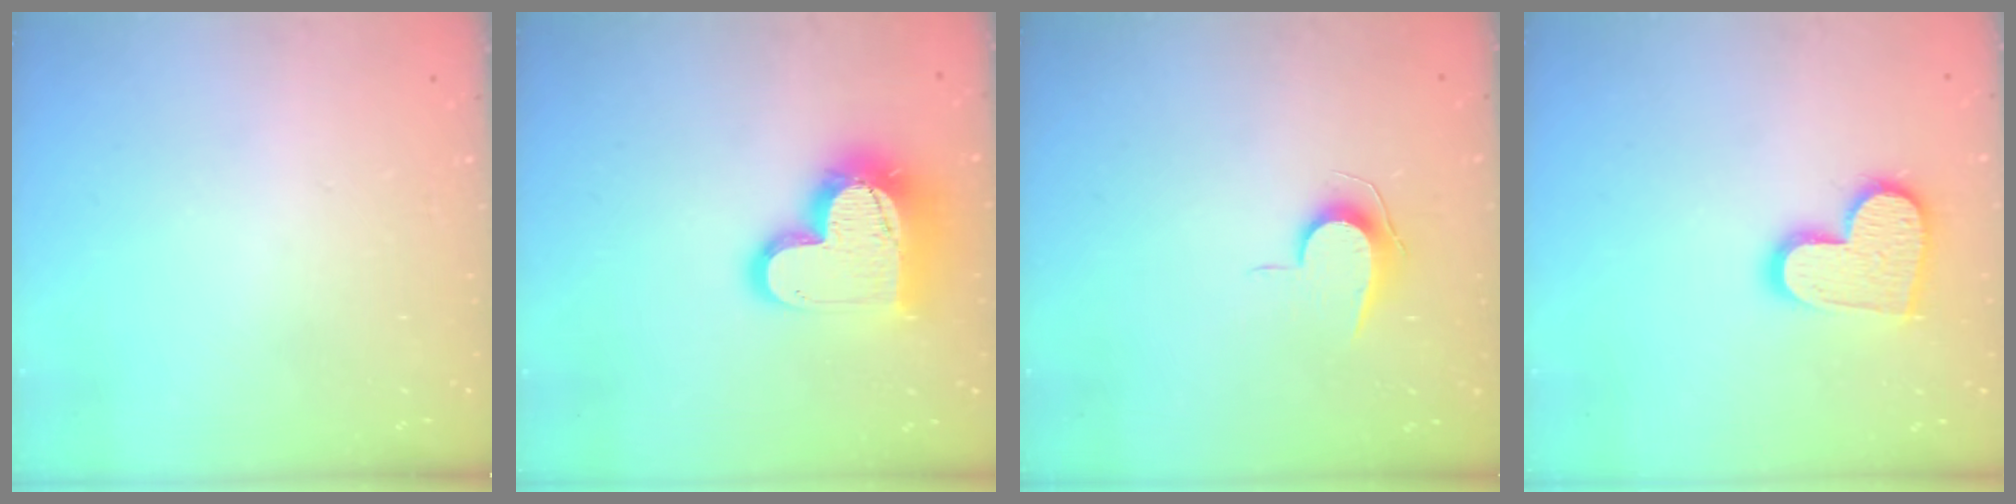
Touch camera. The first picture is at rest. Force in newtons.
{"total": 17.1, "press": 17.0, "slide": 1.4}
{"total": 6.8, "press": 6.8, "slide": 0.7}
{"total": 13.8, "press": 13.8, "slide": 1.1}